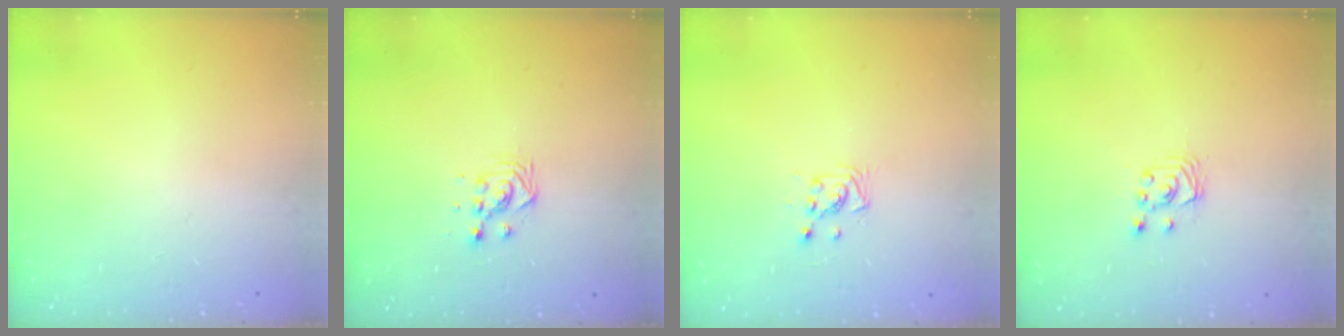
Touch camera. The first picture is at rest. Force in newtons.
{"total": 3.5, "press": 3.5, "slide": 0.2}
{"total": 2.9, "press": 2.9, "slide": 0.3}
{"total": 2.5, "press": 2.5, "slide": 0.3}